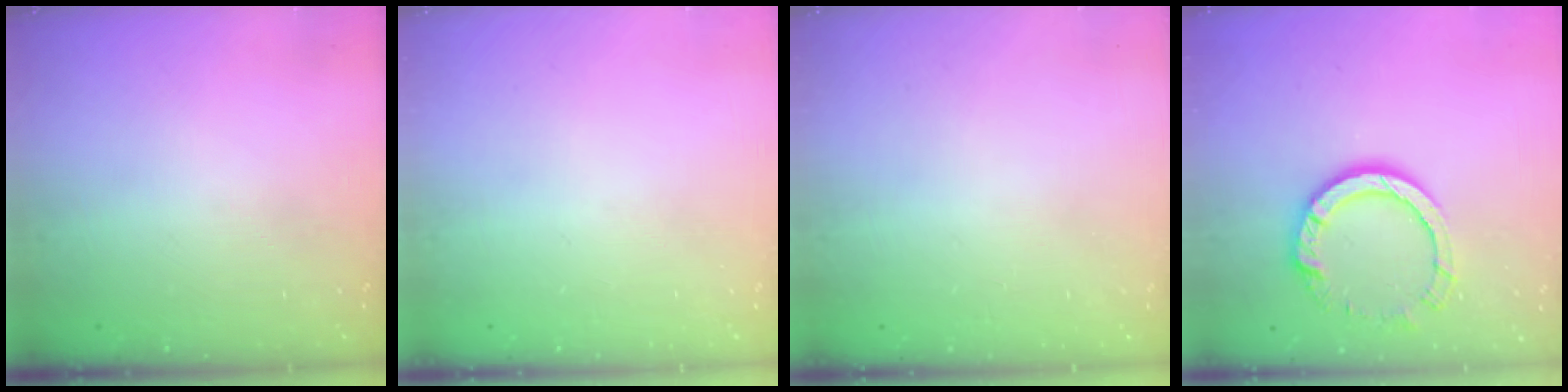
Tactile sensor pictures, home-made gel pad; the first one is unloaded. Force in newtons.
{"total": 0.0}
{"total": 2.6, "press": 2.6, "slide": 0.2}
{"total": 10.8, "press": 10.7, "slide": 1.0}